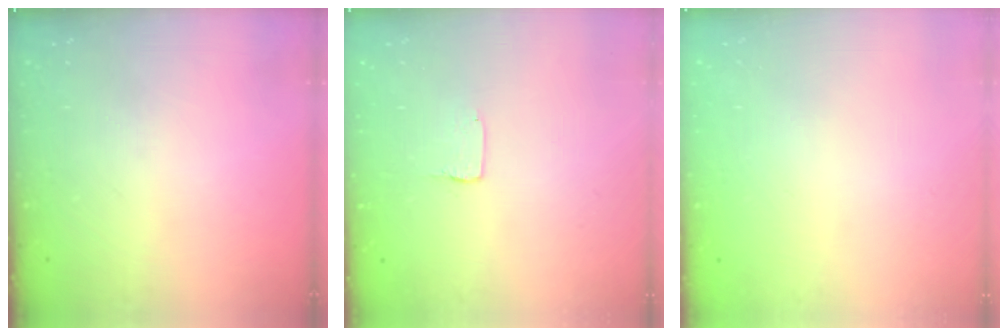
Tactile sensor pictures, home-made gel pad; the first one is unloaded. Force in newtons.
{"total": 1.0, "press": 1.0, "slide": 0.1}
{"total": 0.0}